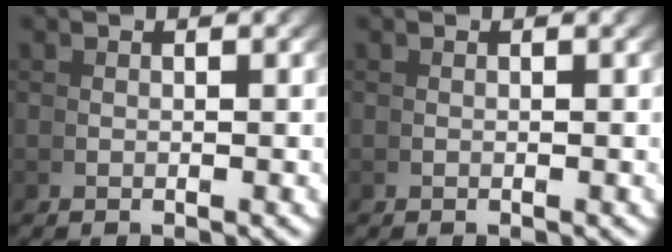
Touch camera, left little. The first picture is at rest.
{"total": 0.0}